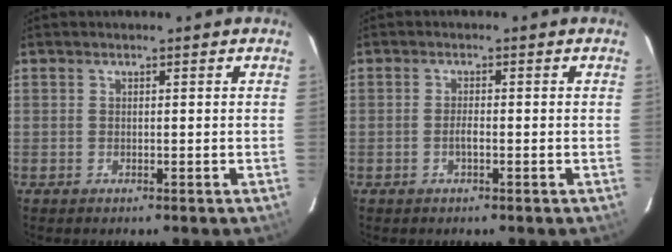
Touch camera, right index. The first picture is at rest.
{"total": 1.6, "force": [-0.6, 0.3, 1.4], "torque": [-0.028, 0.003, -0.013]}